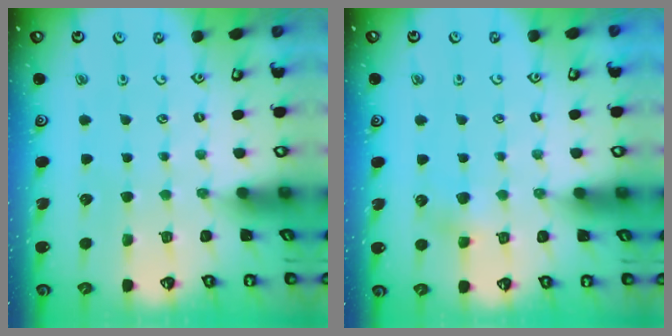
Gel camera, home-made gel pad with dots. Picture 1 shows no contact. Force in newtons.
{"total": 5.0, "press": 5.0, "slide": 0.3}